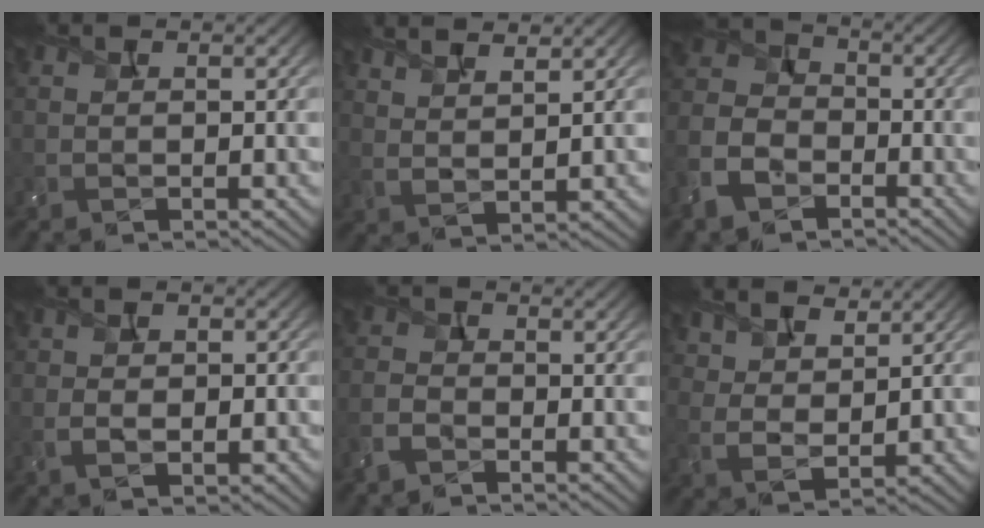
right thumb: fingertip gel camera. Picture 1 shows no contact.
{"total": 5.1, "force": [4.1, 1.1, 2.9], "torque": [-0.052, 0.003, 0.069]}
{"total": 8.2, "force": [-4.7, 5.4, 4.1], "torque": [-0.117, -0.013, -0.109]}
{"total": 3.8, "force": [-0.6, 2.5, 2.7], "torque": [-0.030, 0.000, -0.015]}
{"total": 3.2, "force": [-2.1, 1.7, 1.6], "torque": [-0.041, -0.003, -0.060]}
{"total": 6.0, "force": [4.3, 2.9, 3.1], "torque": [-0.063, -0.004, 0.084]}